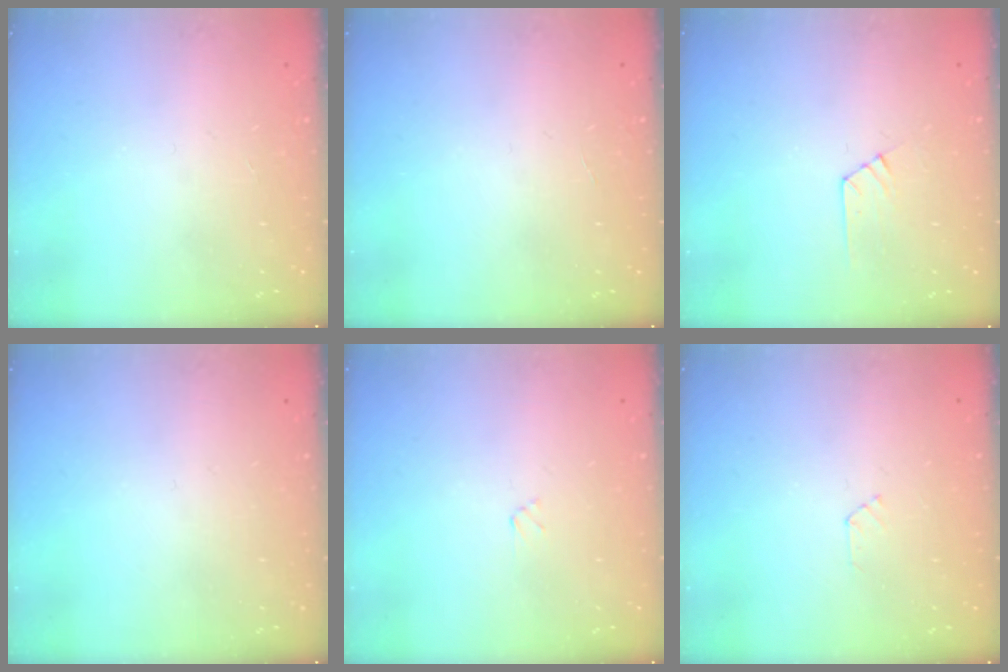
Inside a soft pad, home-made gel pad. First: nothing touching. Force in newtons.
{"total": 0.0}
{"total": 7.1, "press": 7.0, "slide": 0.7}
{"total": 0.0}
{"total": 1.2, "press": 1.2, "slide": 0.1}
{"total": 3.0, "press": 3.0, "slide": 0.4}